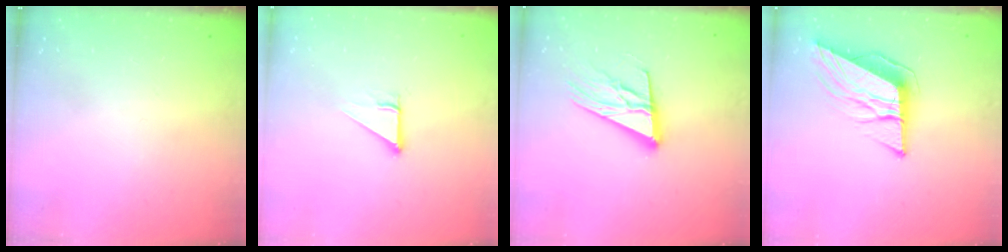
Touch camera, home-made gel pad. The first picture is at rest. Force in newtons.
{"total": 3.7, "press": 3.7, "slide": 0.2}
{"total": 17.0, "press": 16.5, "slide": 4.2}
{"total": 11.2, "press": 10.6, "slide": 3.7}